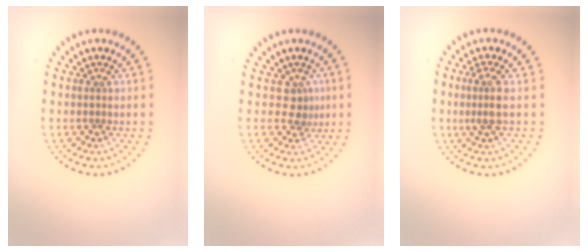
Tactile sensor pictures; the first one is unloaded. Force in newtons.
{"total": 1.8, "press": 1.3, "slide": 1.2}
{"total": 2.0, "press": 1.7, "slide": 1.2}